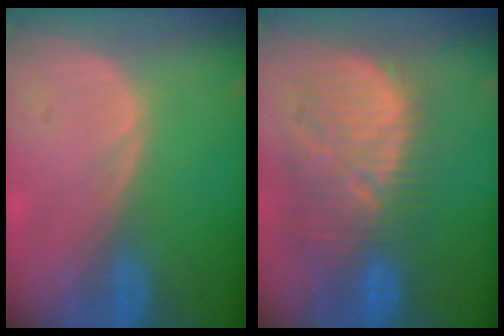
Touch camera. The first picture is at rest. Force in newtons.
{"total": 12.0, "press": 11.3, "slide": 4.1}